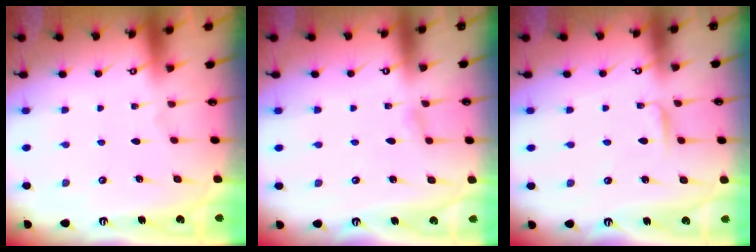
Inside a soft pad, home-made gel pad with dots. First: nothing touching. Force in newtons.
{"total": 2.3, "press": 2.3, "slide": 0.3}
{"total": 3.2, "press": 3.2, "slide": 0.4}